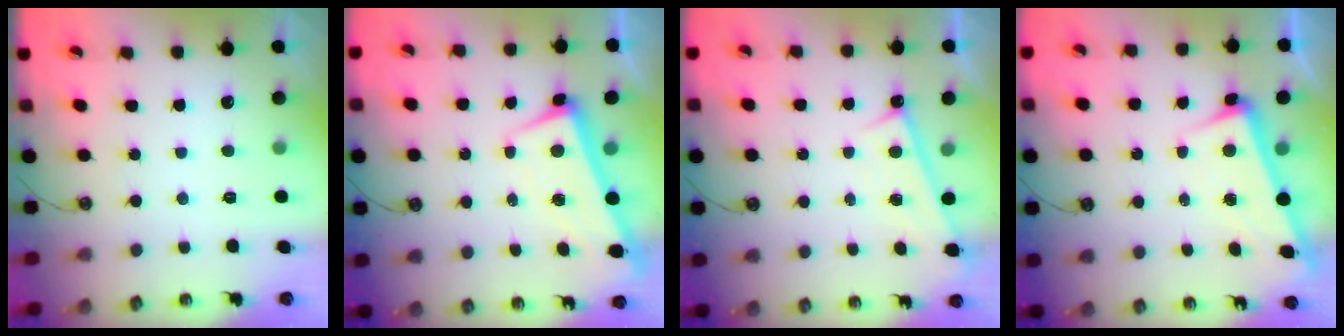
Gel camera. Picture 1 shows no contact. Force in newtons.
{"total": 1.6, "press": 0.6, "slide": 1.4}
{"total": 0.6, "press": 0.1, "slide": 0.6}
{"total": 3.4, "press": 3.2, "slide": 1.1}